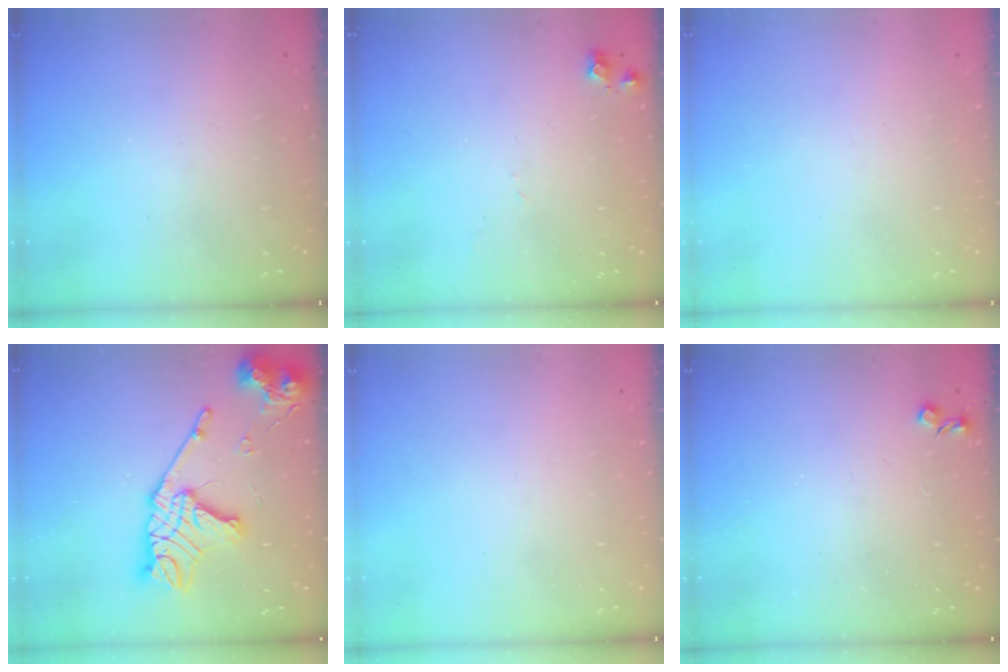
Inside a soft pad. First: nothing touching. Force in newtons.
{"total": 6.4, "press": 6.4, "slide": 0.8}
{"total": 0.0}
{"total": 22.2, "press": 22.1, "slide": 1.9}
{"total": 0.0}
{"total": 3.7, "press": 3.7, "slide": 0.5}